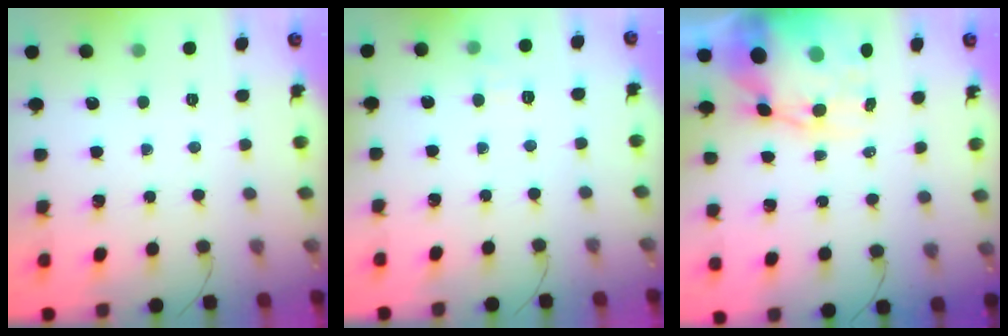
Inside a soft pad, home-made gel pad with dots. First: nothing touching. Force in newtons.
{"total": 5.1, "press": 4.8, "slide": 1.4}
{"total": 10.6, "press": 10.1, "slide": 3.0}